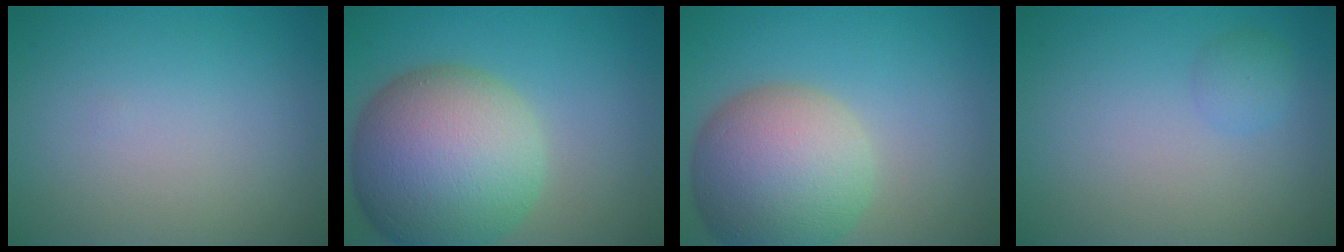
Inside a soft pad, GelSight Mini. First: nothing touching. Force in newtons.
{"total": 13.5, "press": 13.4, "slide": 0.6}
{"total": 10.1, "press": 10.1, "slide": 0.9}
{"total": 1.3, "press": 1.2, "slide": 0.1}